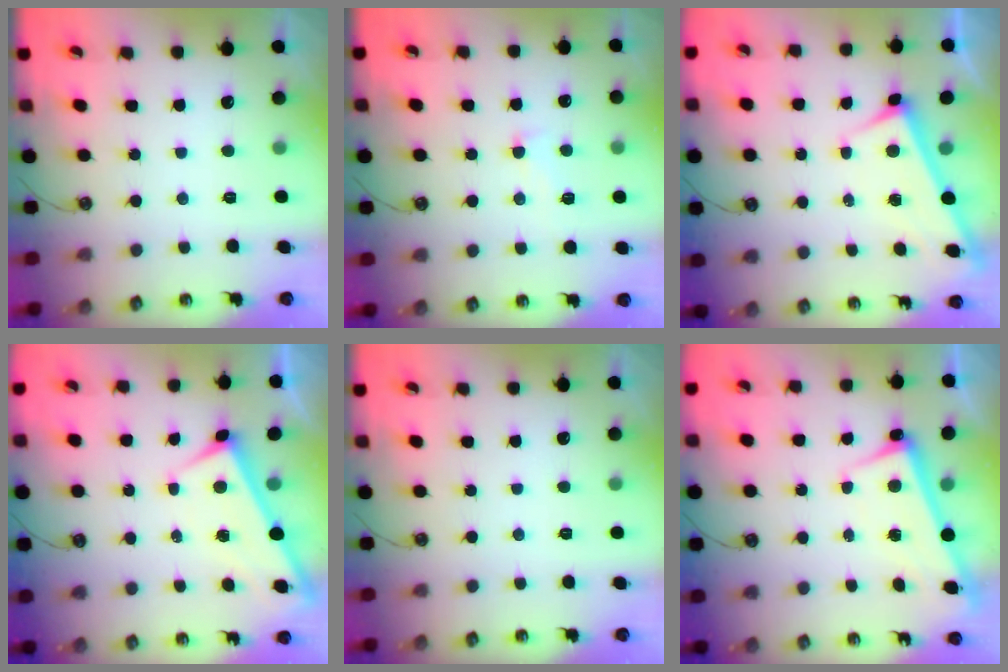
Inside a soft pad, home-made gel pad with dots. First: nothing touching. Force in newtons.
{"total": 1.3, "press": 0.3, "slide": 1.3}
{"total": 3.0, "press": 3.0, "slide": 0.1}
{"total": 1.4, "press": 1.3, "slide": 0.3}
{"total": 0.0}
{"total": 2.7, "press": 2.6, "slide": 0.5}